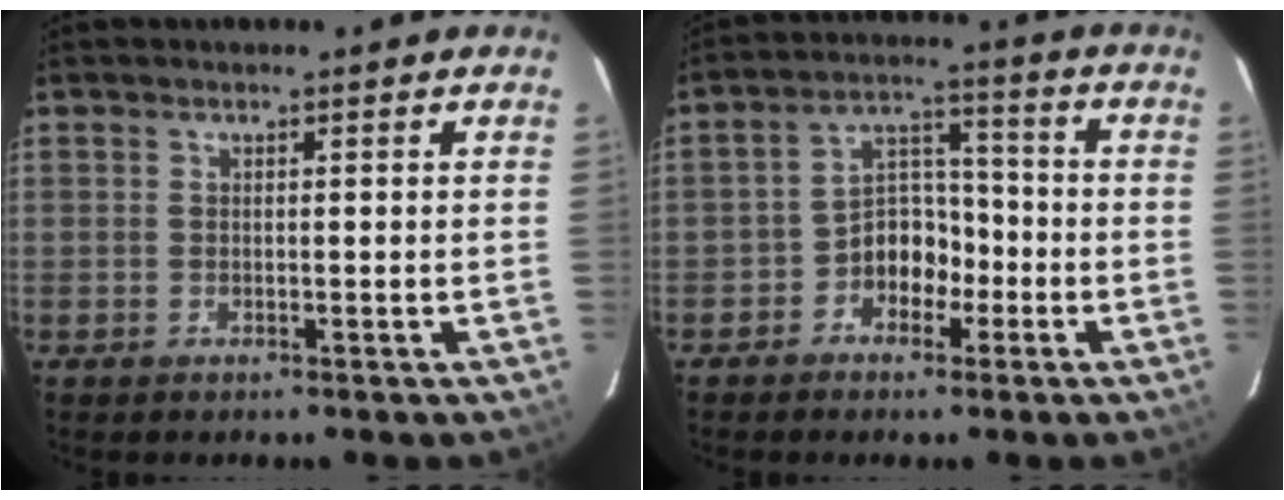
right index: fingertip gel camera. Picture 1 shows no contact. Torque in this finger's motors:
{"motor_torque": [0.63, -0.17, 0.29, 0.07]}